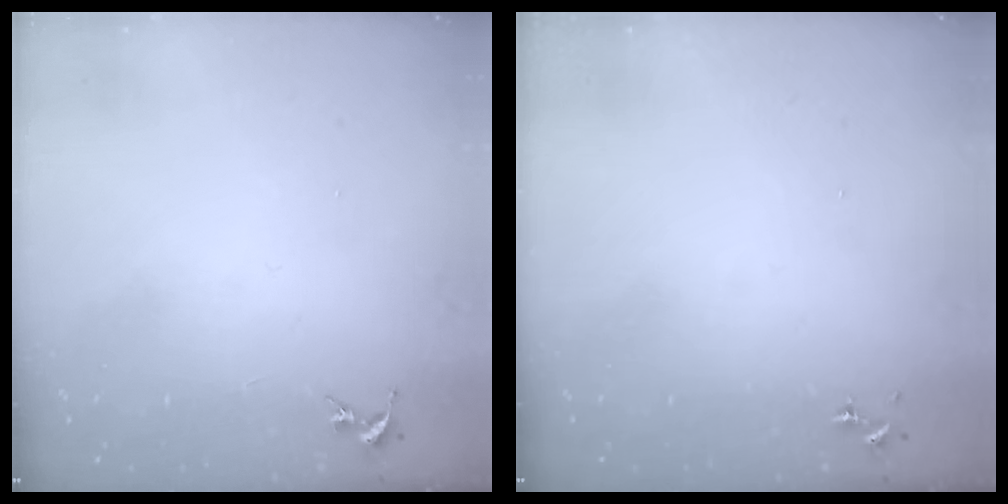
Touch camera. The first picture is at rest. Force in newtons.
{"total": 0.0}